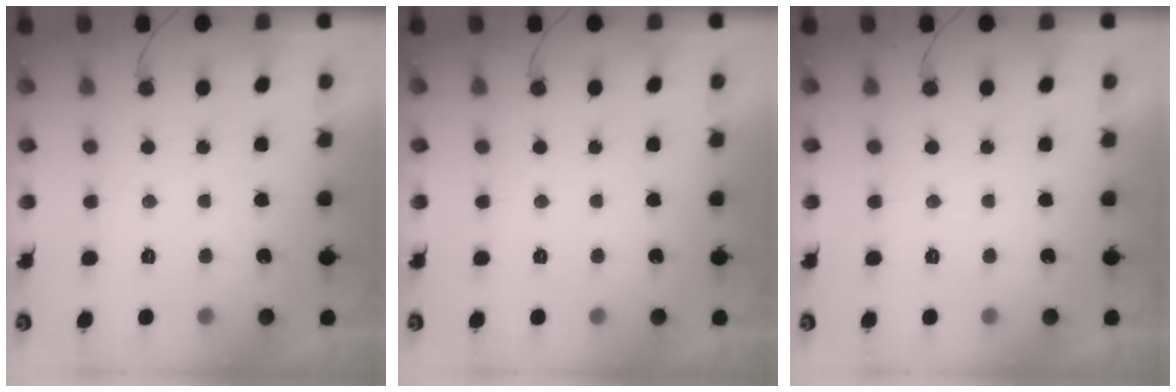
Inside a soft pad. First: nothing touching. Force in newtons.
{"total": 0.0}
{"total": 0.0}